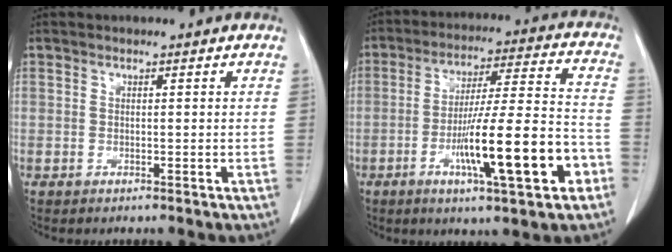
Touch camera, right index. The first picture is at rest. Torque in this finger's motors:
{"motor_torque": [1.41, -0.73, 0.50, 0.21]}